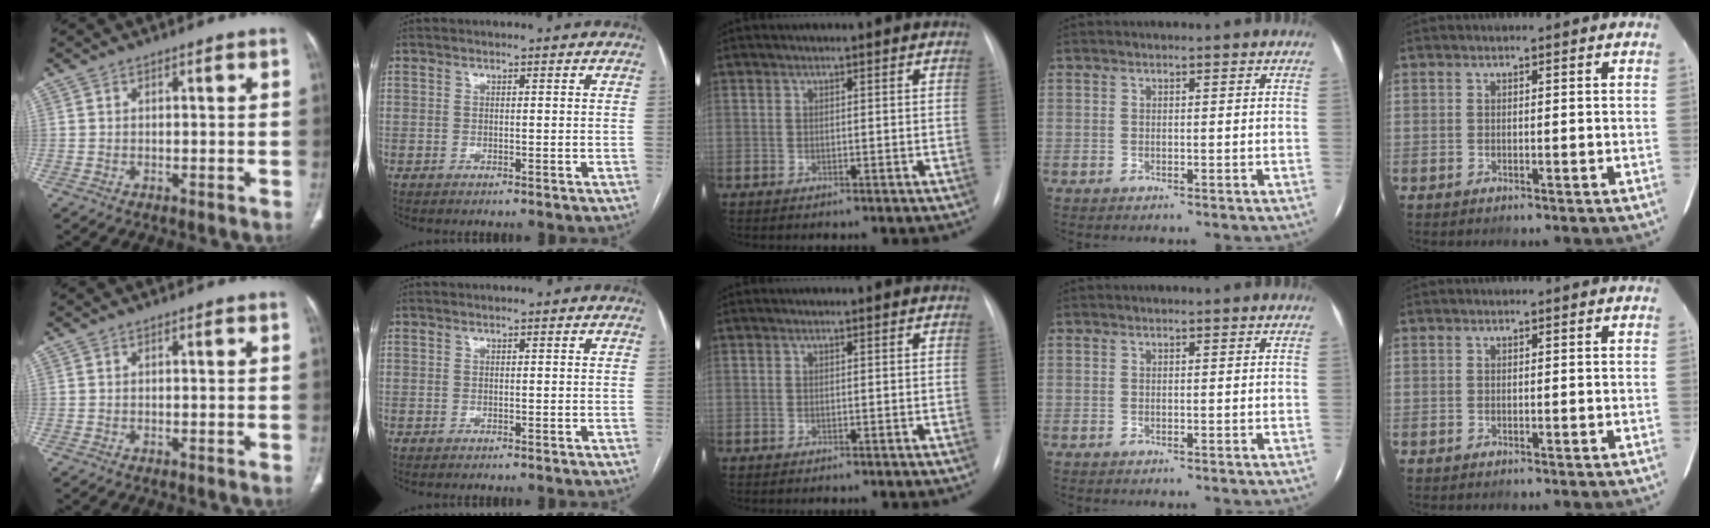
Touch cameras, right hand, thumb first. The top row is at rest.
{}